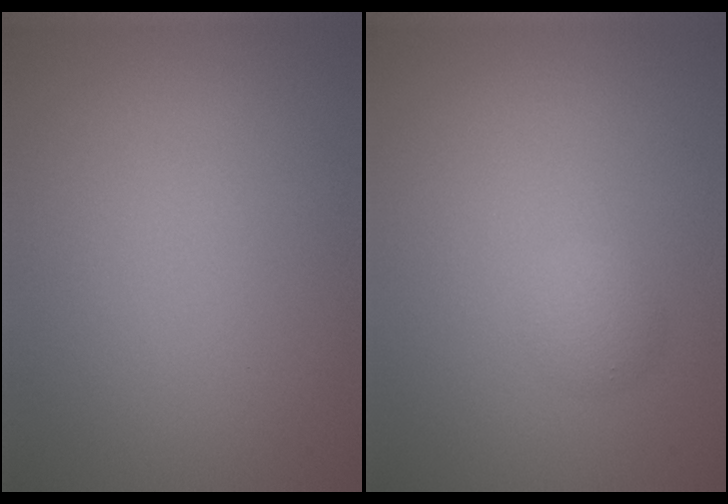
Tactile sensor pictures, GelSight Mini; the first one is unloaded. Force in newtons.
{"total": 1.3, "press": 1.3, "slide": 0.1}